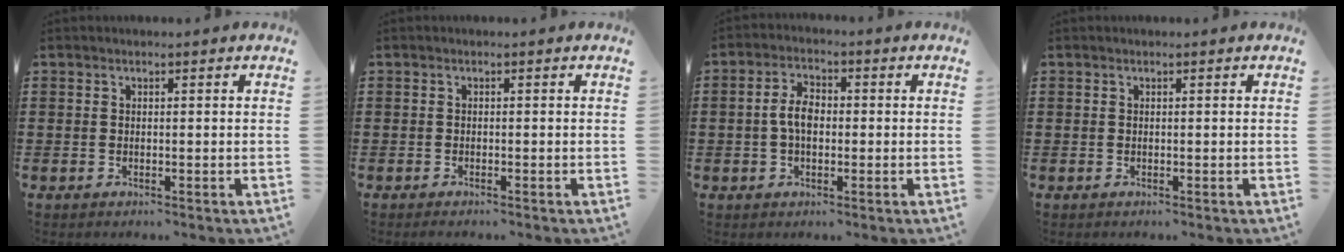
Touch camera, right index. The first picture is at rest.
{"total": 0.5, "force": [-0.5, 0.0, 0.0], "torque": [-0.001, -0.002, -0.011]}
{"total": 4.5, "force": [-0.3, 2.6, 3.7], "torque": [-0.079, 0.007, -0.009]}
{"total": 0.0}